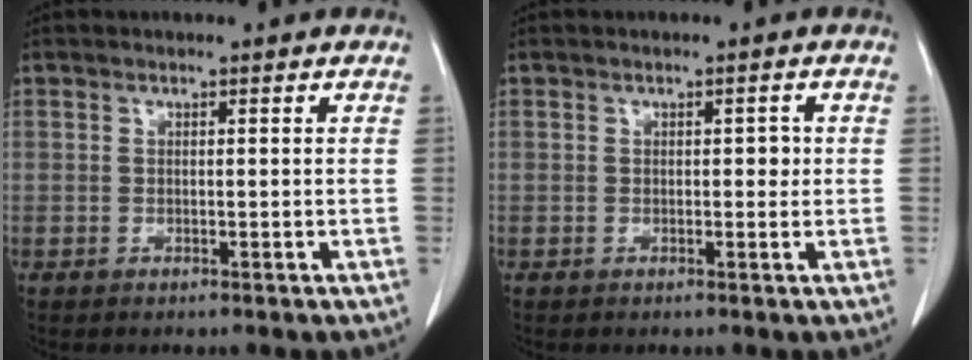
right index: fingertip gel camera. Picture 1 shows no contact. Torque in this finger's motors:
{"motor_torque": [0.25, -0.11, 0.06, 0.02]}